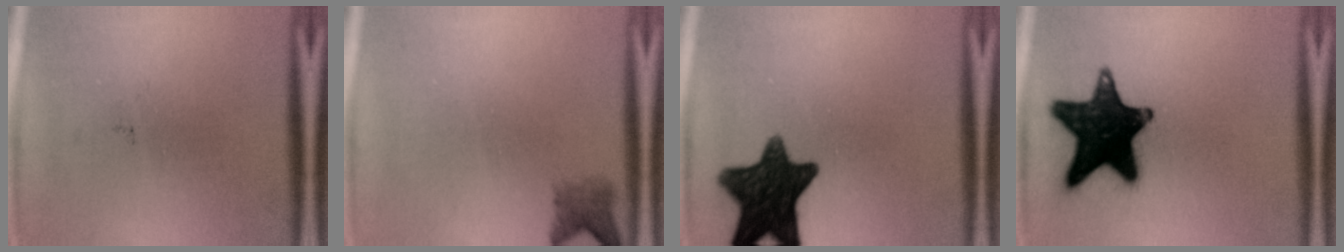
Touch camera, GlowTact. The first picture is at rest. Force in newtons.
{"total": 2.3}
{"total": 13.7}
{"total": 17.7}